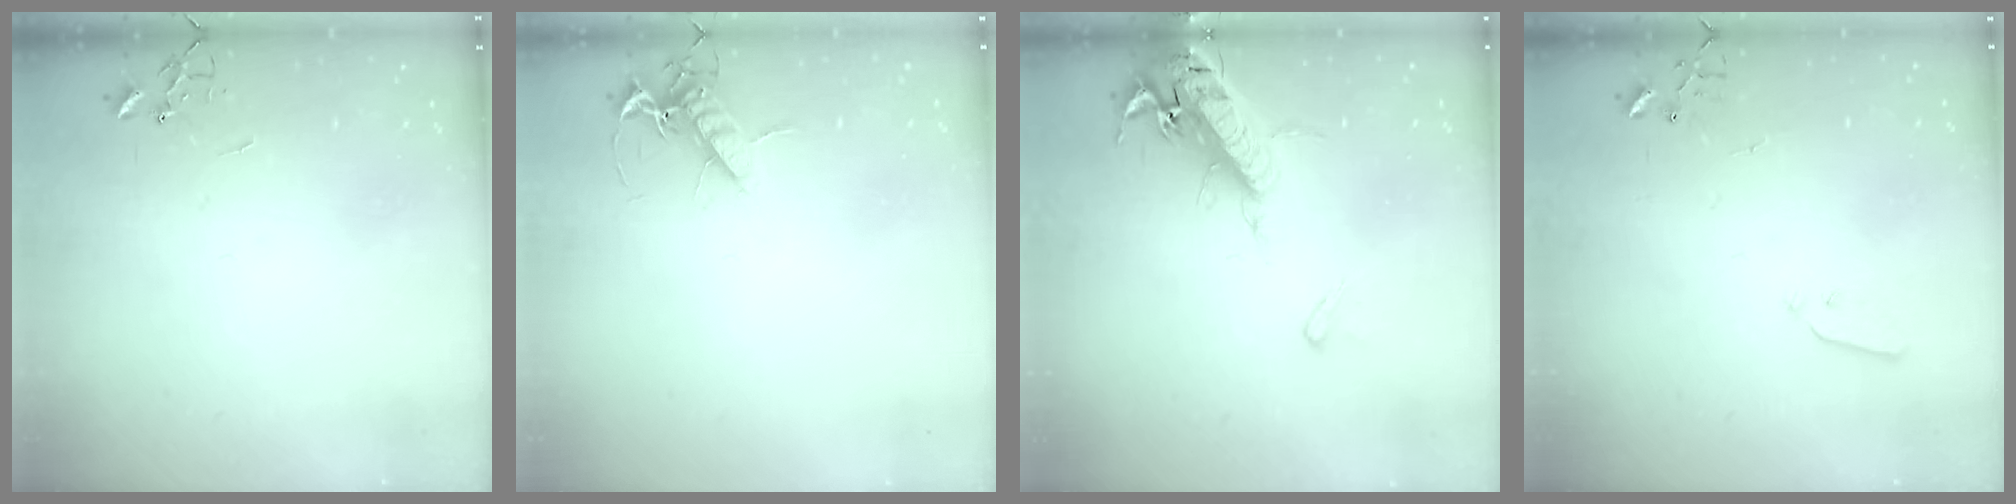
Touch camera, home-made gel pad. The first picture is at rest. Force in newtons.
{"total": 9.3, "press": 9.2, "slide": 1.3}
{"total": 17.4, "press": 16.9, "slide": 4.1}
{"total": 3.7, "press": 3.7, "slide": 0.1}